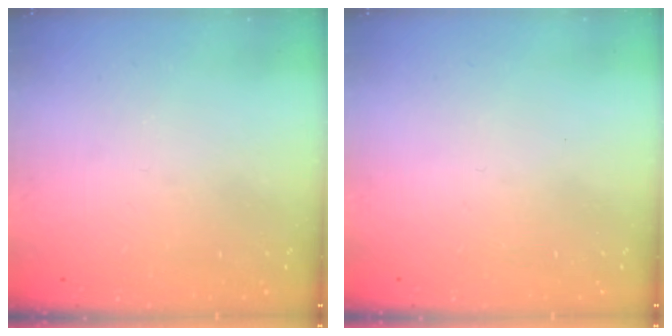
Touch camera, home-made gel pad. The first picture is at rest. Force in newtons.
{"total": 1.7, "press": 1.6, "slide": 0.1}